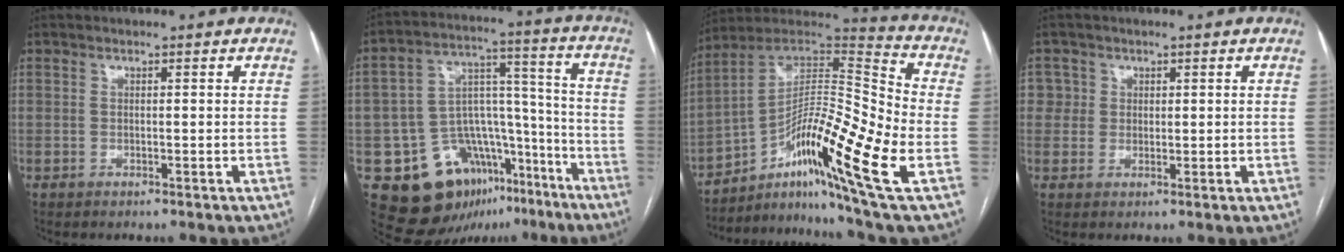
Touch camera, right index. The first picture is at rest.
{"total": 20.7, "force": [-11.5, 13.6, 10.4], "torque": [-0.149, 0.083, -0.161]}
{"total": 22.3, "force": [-8.0, 1.3, 20.8], "torque": [-0.349, -0.003, -0.134]}
{"total": 3.0, "force": [0.8, 2.9, -0.1], "torque": [0.019, 0.003, 0.012]}